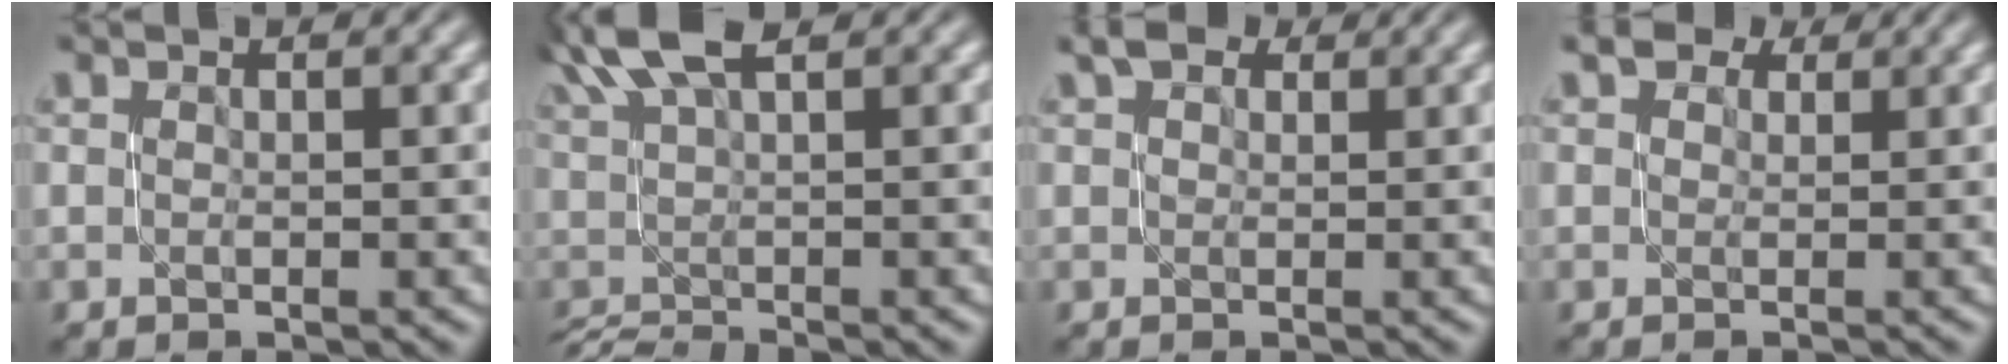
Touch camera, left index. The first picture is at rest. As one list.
[{"total": 5.4, "force": [2.9, 1.3, 4.4], "torque": [-0.060, 0.016, 0.046]}, {"total": 2.8, "force": [2.0, 1.3, 1.4], "torque": [-0.026, 0.008, 0.023]}, {"total": 3.1, "force": [2.3, 1.4, 1.6], "torque": [-0.024, 0.011, 0.018]}]